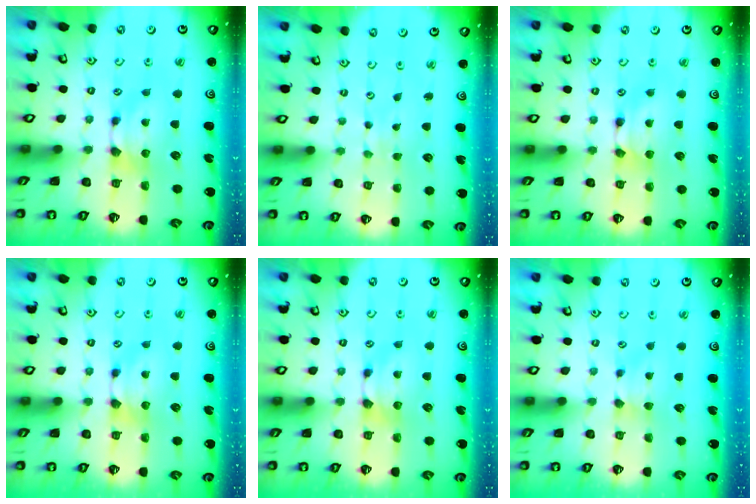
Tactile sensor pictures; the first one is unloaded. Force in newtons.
{"total": 4.8, "press": 4.8, "slide": 0.2}
{"total": 1.7, "press": 1.7, "slide": 0.2}
{"total": 0.0}
{"total": 0.0}
{"total": 2.0, "press": 1.9, "slide": 0.7}